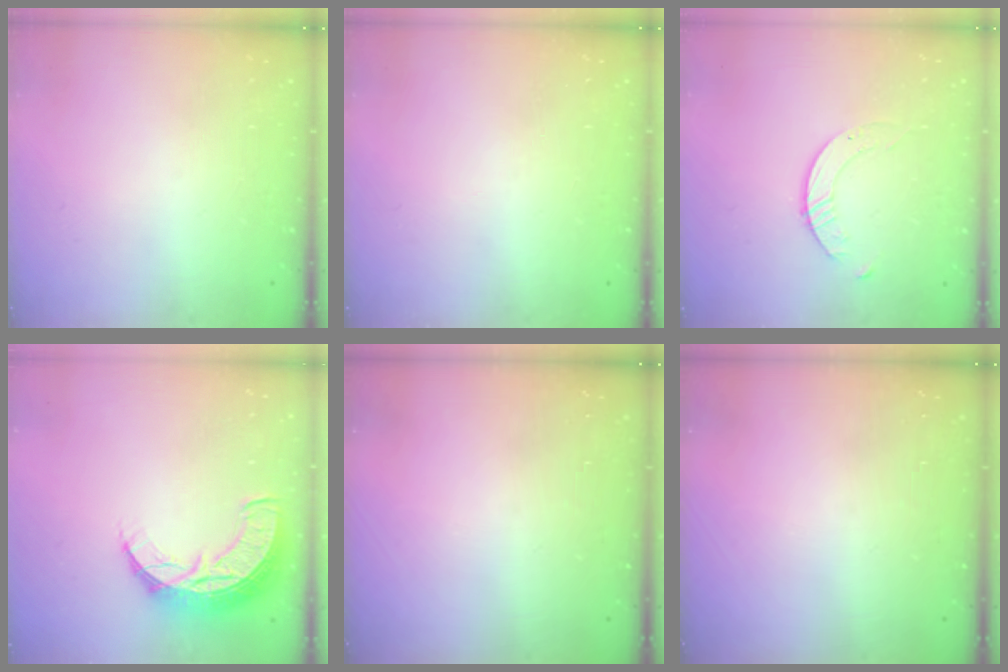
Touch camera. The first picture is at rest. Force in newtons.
{"total": 0.0}
{"total": 2.8, "press": 2.8, "slide": 0.3}
{"total": 11.5, "press": 11.5, "slide": 0.9}
{"total": 0.0}
{"total": 0.0}